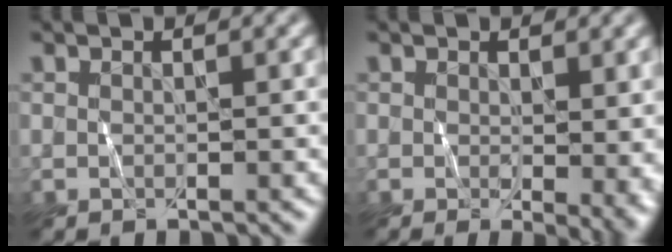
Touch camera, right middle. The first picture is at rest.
{"total": 4.3, "force": [-0.2, 1.4, 4.1], "torque": [-0.041, -0.009, 0.004]}